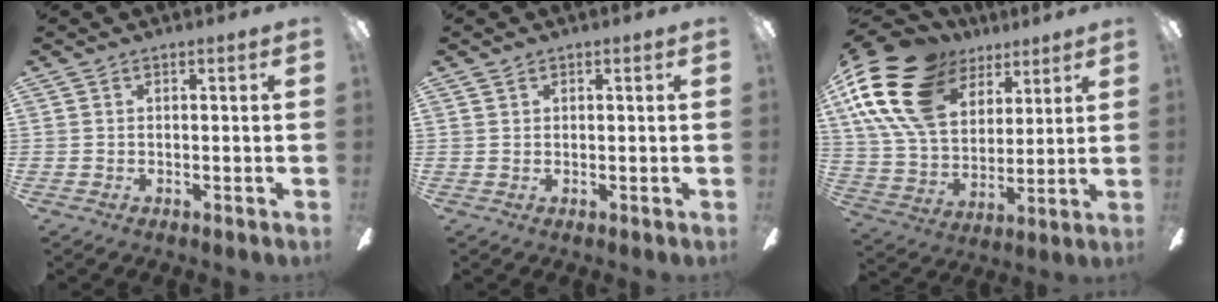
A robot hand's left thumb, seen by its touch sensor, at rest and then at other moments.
{"total": 0.7, "force": [0.5, 0.5, 0.2], "torque": [-0.004, 0.003, 0.010]}
{"total": 22.3, "force": [11.3, 14.3, 12.9], "torque": [-0.279, -0.042, 0.205]}